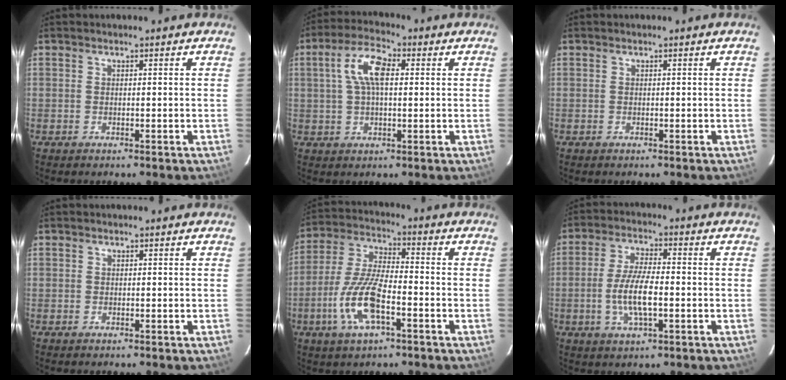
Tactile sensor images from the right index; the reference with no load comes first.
{"total": 8.0, "force": [1.6, 3.5, 7.0], "torque": [-0.138, 0.020, 0.029]}
{"total": 0.0}
{"total": 0.5, "force": [0.0, 0.5, -0.1], "torque": [0.004, 0.003, -0.001]}
{"total": 12.3, "force": [-4.8, 3.9, 10.7], "torque": [-0.231, -0.004, -0.094]}
{"total": 8.5, "force": [-1.8, 2.5, 7.9], "torque": [-0.159, -0.003, -0.035]}